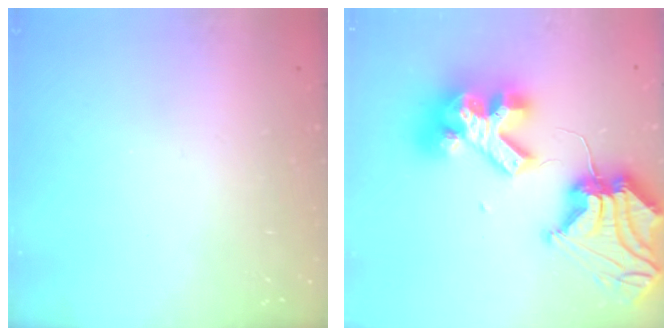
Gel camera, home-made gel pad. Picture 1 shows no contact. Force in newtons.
{"total": 24.9, "press": 24.7, "slide": 3.0}